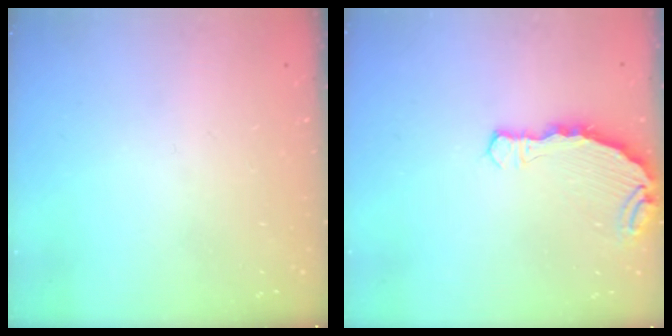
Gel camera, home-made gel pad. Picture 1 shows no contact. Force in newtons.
{"total": 6.7, "press": 6.4, "slide": 2.1}